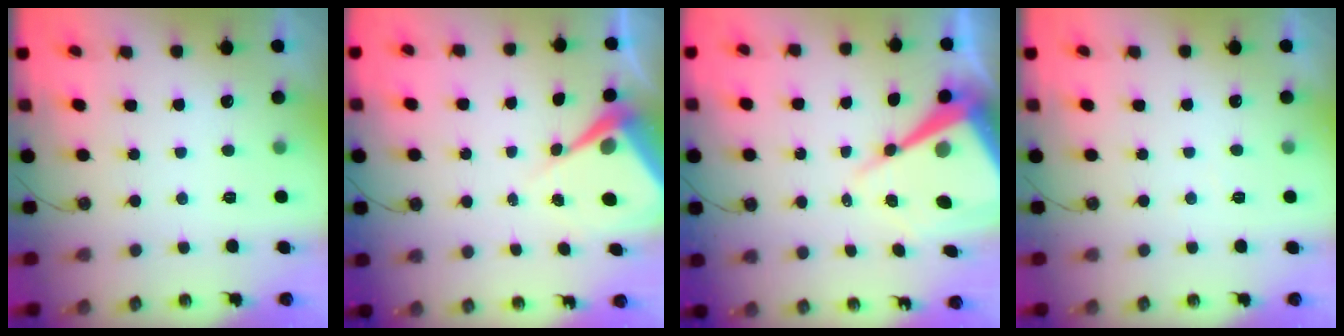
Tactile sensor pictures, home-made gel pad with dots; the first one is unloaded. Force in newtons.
{"total": 7.0, "press": 6.9, "slide": 0.8}
{"total": 17.5, "press": 17.4, "slide": 1.8}
{"total": 2.9, "press": 2.9, "slide": 0.5}